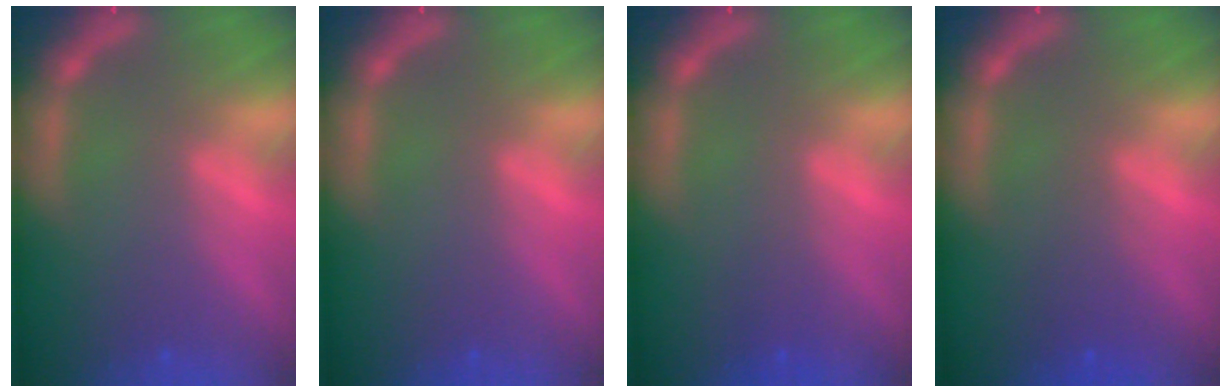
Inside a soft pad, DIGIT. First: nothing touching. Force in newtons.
{"total": 0.0}
{"total": 1.0}
{"total": 2.0}